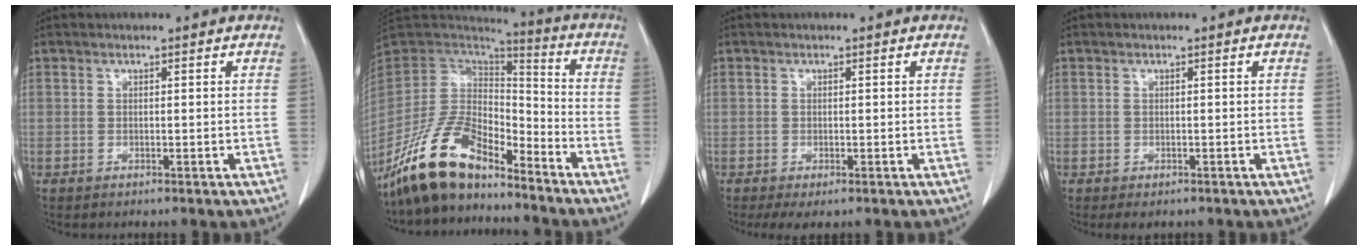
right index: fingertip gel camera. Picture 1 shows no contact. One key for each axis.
{"total": 15.2, "fx": -12.1, "fy": 5.3, "fz": 7.6, "tx": -0.149, "ty": 0.016, "tz": -0.231}
{"total": 2.1, "fx": -1.0, "fy": 1.1, "fz": 1.4, "tx": -0.024, "ty": -0.004, "tz": -0.009}
{"total": 1.6, "fx": -1.0, "fy": 1.2, "fz": 0.6, "tx": -0.007, "ty": 0.001, "tz": -0.007}